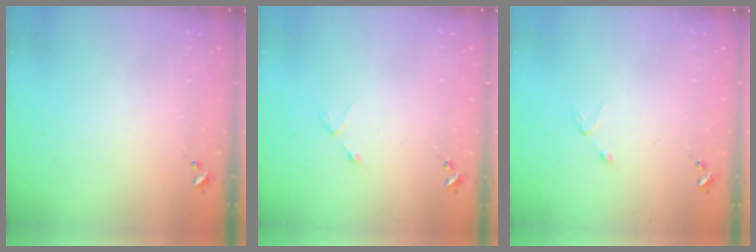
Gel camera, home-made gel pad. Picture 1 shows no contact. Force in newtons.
{"total": 2.5, "press": 2.4, "slide": 0.4}
{"total": 2.5, "press": 2.4, "slide": 0.4}